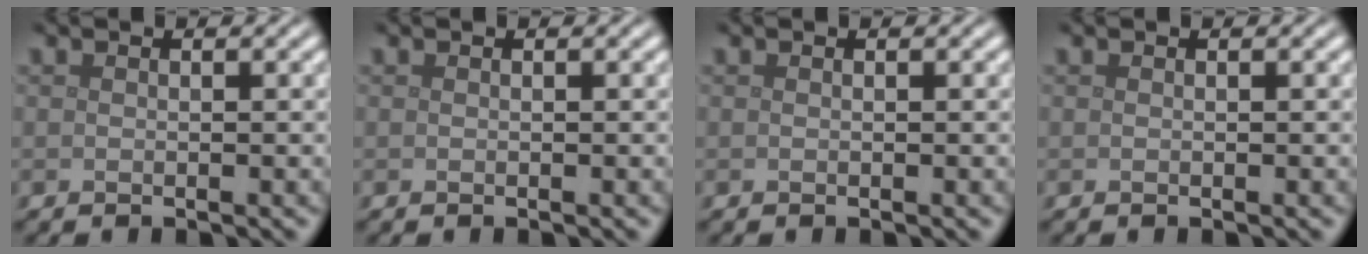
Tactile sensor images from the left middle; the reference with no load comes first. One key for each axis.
{"total": 0.0}
{"total": 0.0}
{"total": 0.0}